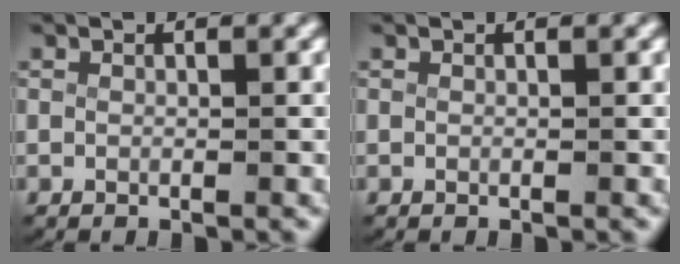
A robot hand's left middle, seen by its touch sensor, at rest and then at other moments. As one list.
[{"total": 0.0}]